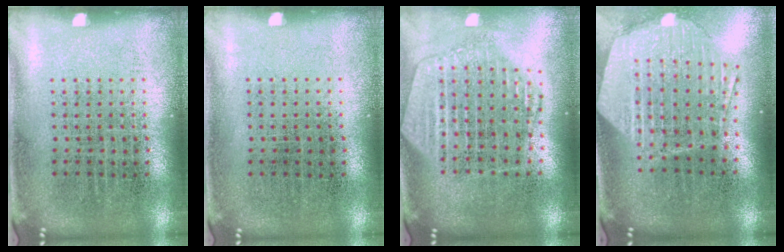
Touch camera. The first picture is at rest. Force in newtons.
{"total": 0.0}
{"total": 2.2, "press": 1.9, "slide": 1.0}
{"total": 2.2, "press": 1.9, "slide": 1.1}